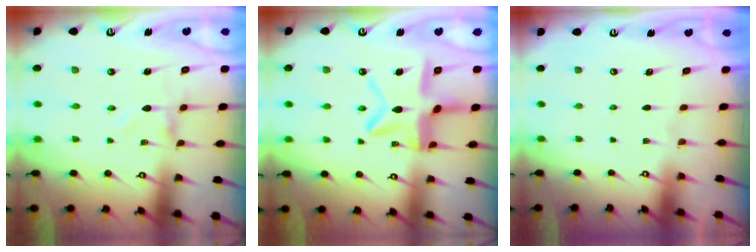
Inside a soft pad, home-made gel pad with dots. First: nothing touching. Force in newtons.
{"total": 12.5, "press": 12.5, "slide": 0.9}
{"total": 0.0}